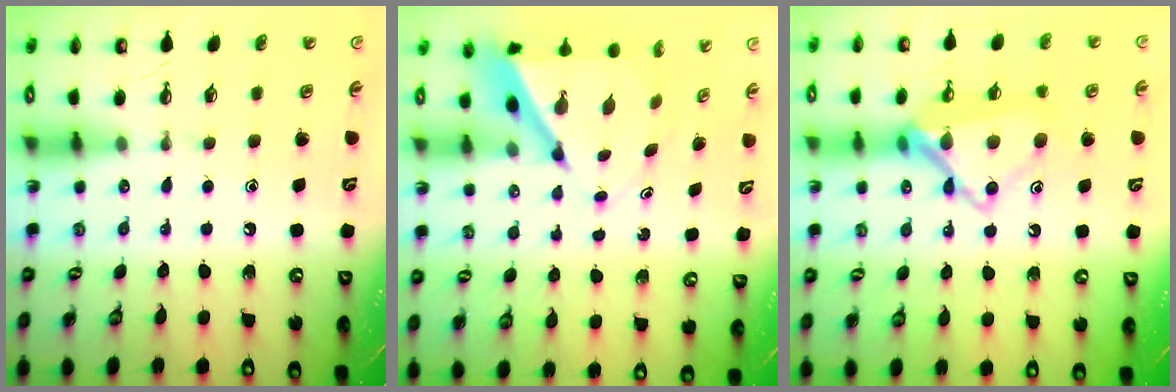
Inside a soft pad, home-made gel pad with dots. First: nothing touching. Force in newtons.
{"total": 7.4, "press": 7.4, "slide": 0.5}
{"total": 17.0, "press": 17.0, "slide": 0.5}